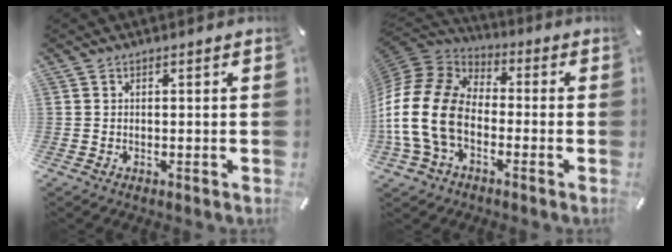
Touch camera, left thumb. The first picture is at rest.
{"total": 18.3, "force": [-5.8, 13.0, 11.5], "torque": [-0.255, 0.024, -0.107]}